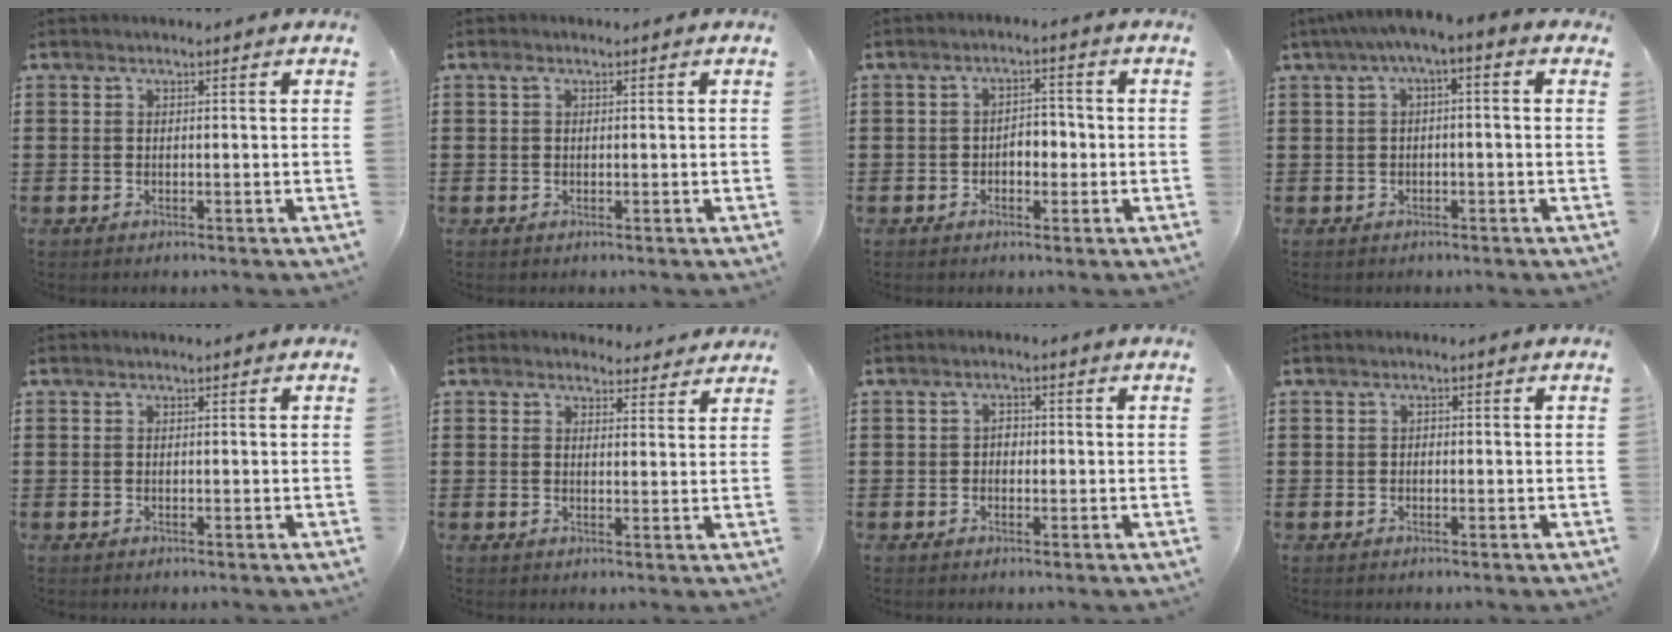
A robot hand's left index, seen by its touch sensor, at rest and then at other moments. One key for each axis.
{"total": 0.9, "fx": 0.4, "fy": 0.6, "fz": 0.6, "tx": -0.014, "ty": 0.005, "tz": 0.007}
{"total": 3.0, "fx": -0.9, "fy": 1.9, "fz": 2.2, "tx": -0.037, "ty": 0.003, "tz": -0.024}
{"total": 3.2, "fx": -1.8, "fy": 0.6, "fz": 2.6, "tx": -0.045, "ty": 0.003, "tz": -0.040}
{"total": 0.0}
{"total": 3.2, "fx": 3.0, "fy": 1.2, "fz": 0.4, "tx": -0.009, "ty": -0.009, "tz": 0.054}
{"total": 1.5, "fx": -0.2, "fy": 1.1, "fz": 1.0, "tx": -0.022, "ty": 0.006, "tz": -0.007}
{"total": 0.6, "fx": -0.3, "fy": 0.5, "fz": 0.3, "tx": -0.009, "ty": 0.000, "tz": -0.006}